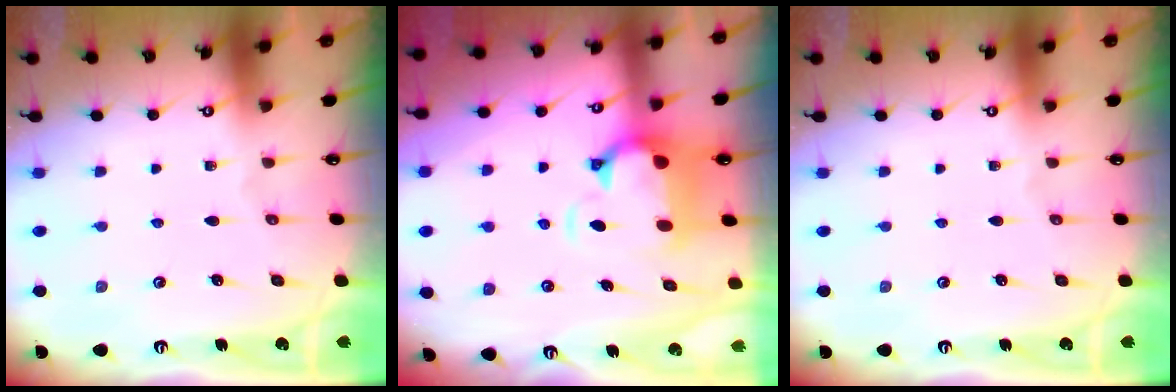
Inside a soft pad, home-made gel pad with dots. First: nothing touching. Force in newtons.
{"total": 2.6, "press": 2.1, "slide": 1.5}
{"total": 0.0}